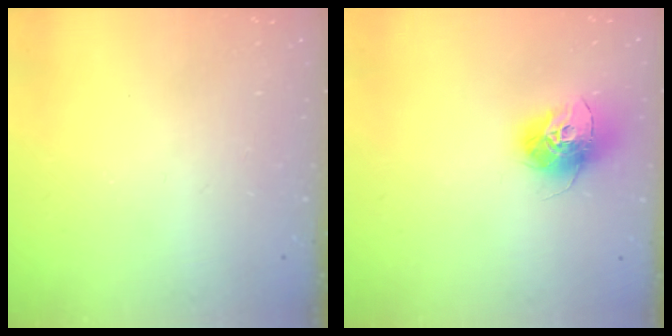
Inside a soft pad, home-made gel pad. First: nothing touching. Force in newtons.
{"total": 13.0, "press": 13.0, "slide": 1.0}